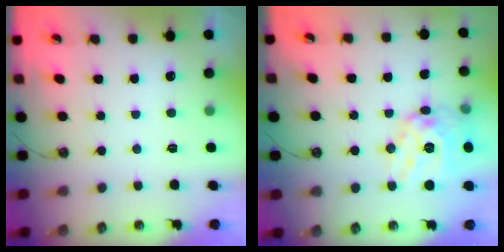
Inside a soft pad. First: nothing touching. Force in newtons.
{"total": 16.9, "press": 16.8, "slide": 1.6}